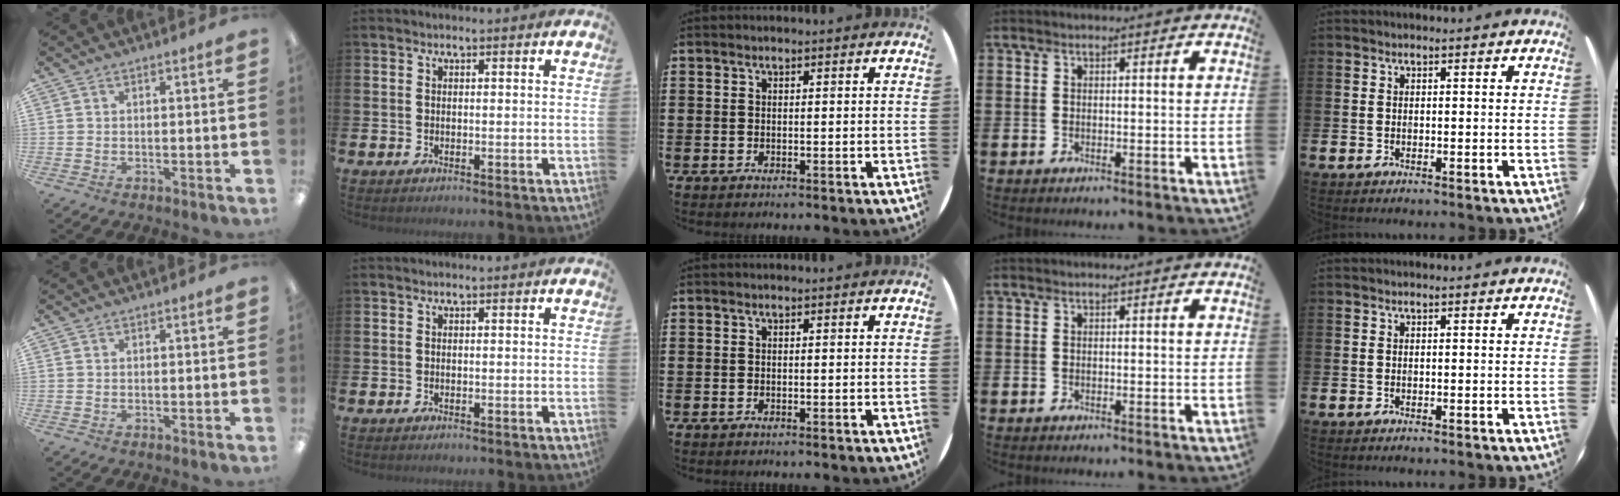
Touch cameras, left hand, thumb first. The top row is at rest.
{}